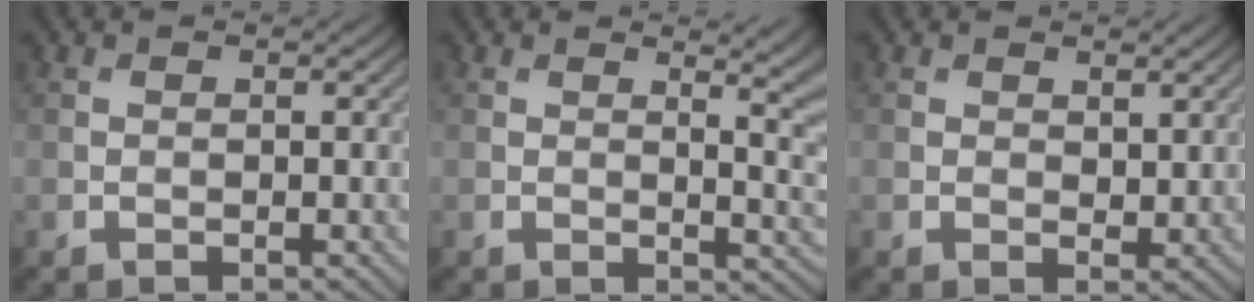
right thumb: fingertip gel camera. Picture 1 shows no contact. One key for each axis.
{"total": 7.3, "fx": 2.7, "fy": 2.8, "fz": 6.2, "tx": -0.055, "ty": 0.007, "tz": 0.033}
{"total": 1.7, "fx": 1.1, "fy": 1.0, "fz": 0.9, "tx": -0.016, "ty": -0.005, "tz": 0.021}